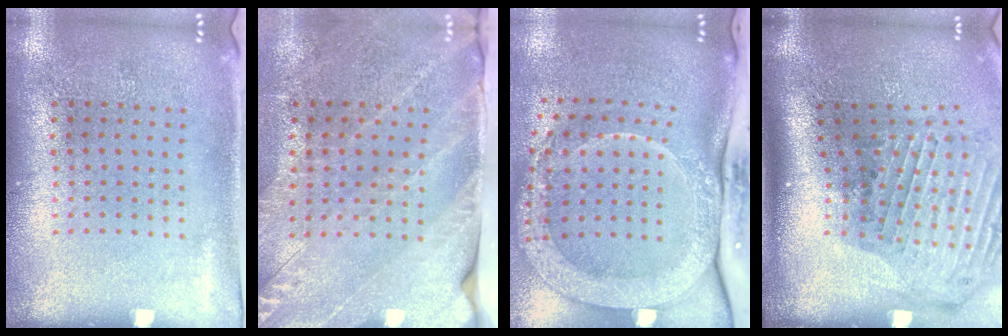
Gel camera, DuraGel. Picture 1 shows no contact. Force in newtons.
{"total": 3.5, "press": 3.0, "slide": 1.8}
{"total": 3.3, "press": 2.3, "slide": 2.4}
{"total": 3.0, "press": 2.1, "slide": 2.0}